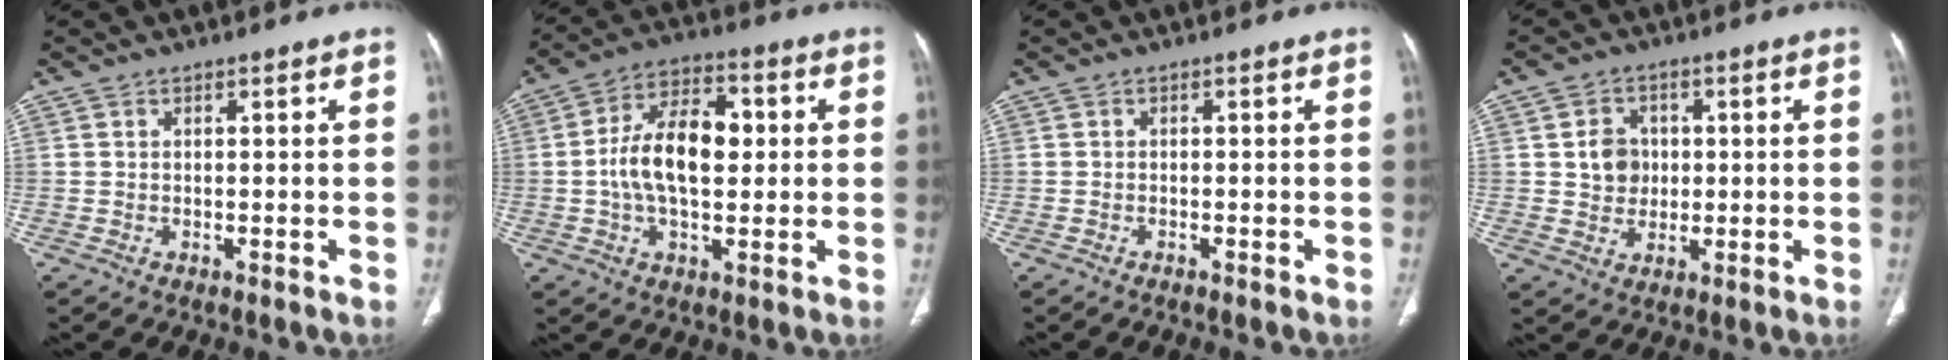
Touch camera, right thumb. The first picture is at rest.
{"total": 13.6, "force": [0.5, 7.6, 11.3], "torque": [-0.190, 0.024, 0.003]}
{"total": 0.9, "force": [-0.7, 0.2, 0.5], "torque": [-0.014, 0.000, -0.008]}
{"total": 5.8, "force": [0.7, 5.1, 2.7], "torque": [-0.022, 0.000, 0.011]}